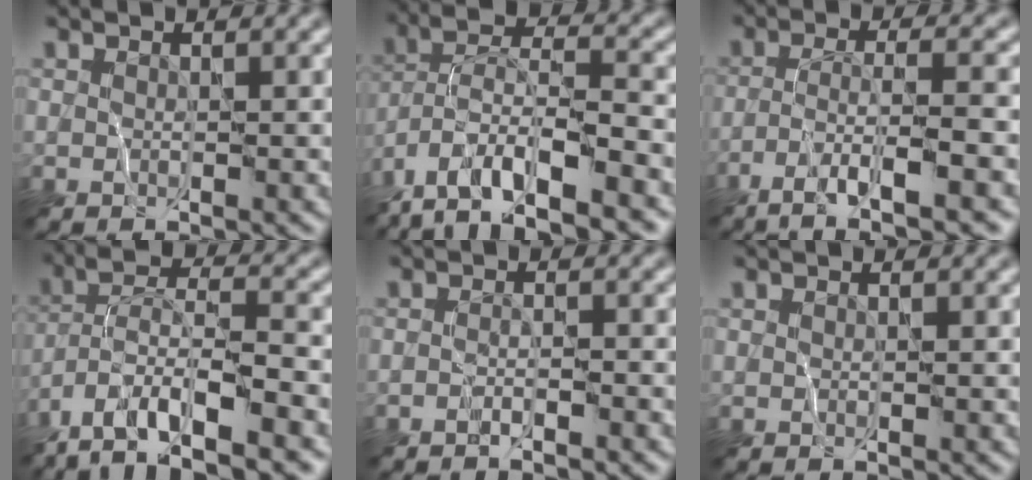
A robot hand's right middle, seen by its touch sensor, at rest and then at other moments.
{"total": 13.1, "force": [-9.1, 4.3, 8.4], "torque": [-0.145, 0.014, -0.144]}
{"total": 6.6, "force": [-3.9, 1.0, 5.2], "torque": [-0.079, 0.011, -0.070]}
{"total": 11.9, "force": [-8.0, 3.6, 8.1], "torque": [-0.146, 0.008, -0.138]}
{"total": 1.1, "force": [-1.1, 0.0, 0.3], "torque": [-0.001, 0.002, -0.023]}
{"total": 0.0}